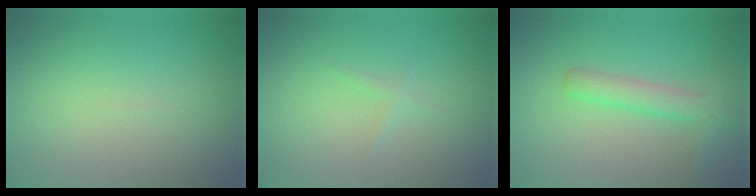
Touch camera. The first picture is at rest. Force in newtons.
{"total": 0.7, "press": 0.7, "slide": 0.0}
{"total": 2.9, "press": 2.9, "slide": 0.2}